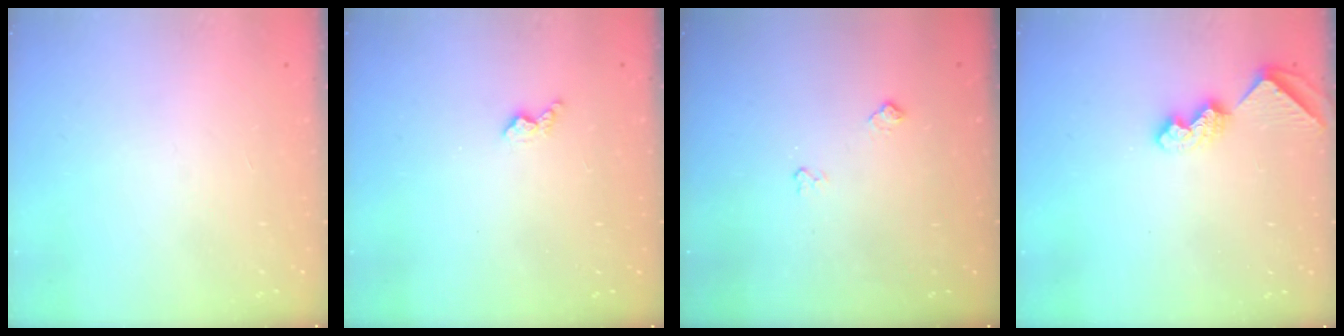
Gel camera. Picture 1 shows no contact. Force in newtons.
{"total": 3.0, "press": 3.0, "slide": 0.5}
{"total": 6.0, "press": 5.9, "slide": 0.8}
{"total": 8.0, "press": 8.0, "slide": 0.8}